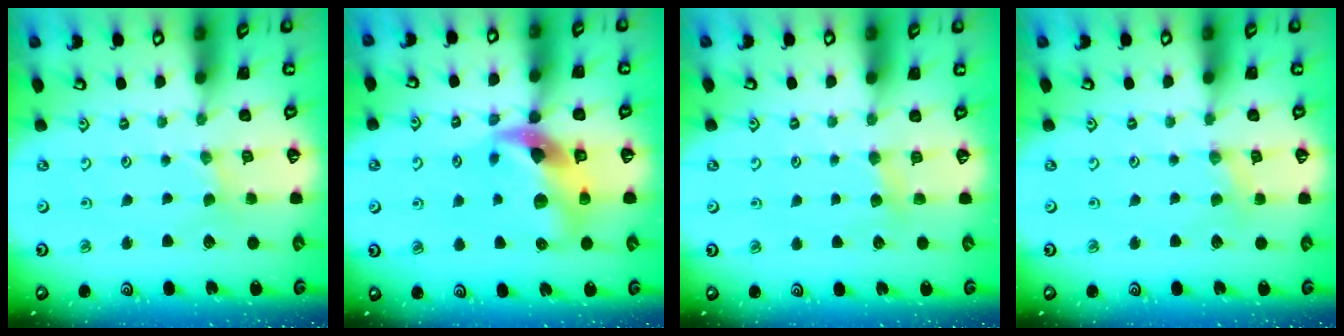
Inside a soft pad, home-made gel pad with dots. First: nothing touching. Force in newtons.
{"total": 13.0, "press": 12.9, "slide": 1.8}
{"total": 3.7, "press": 3.7, "slide": 0.4}
{"total": 2.2, "press": 2.1, "slide": 0.4}